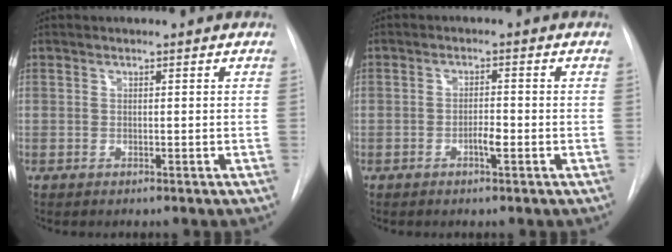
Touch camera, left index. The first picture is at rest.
{"total": 2.1, "force": [-0.9, 0.4, 1.9], "torque": [-0.031, 0.001, -0.016]}